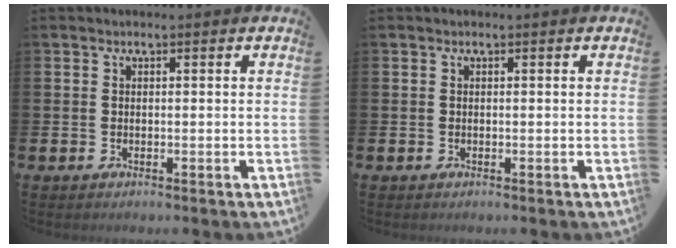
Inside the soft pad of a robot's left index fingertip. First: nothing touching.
{"total": 0.0}